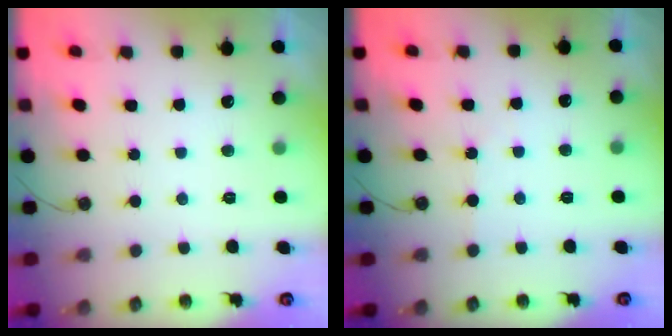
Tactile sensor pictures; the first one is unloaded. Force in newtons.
{"total": 1.0, "press": 1.0, "slide": 0.2}